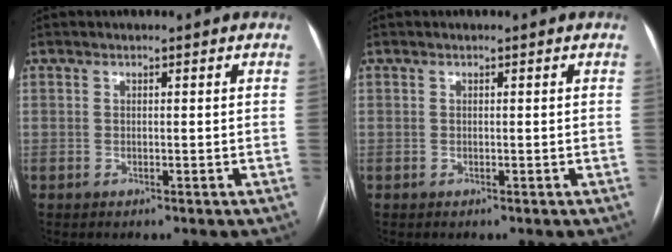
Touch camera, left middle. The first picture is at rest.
{"total": 0.0}